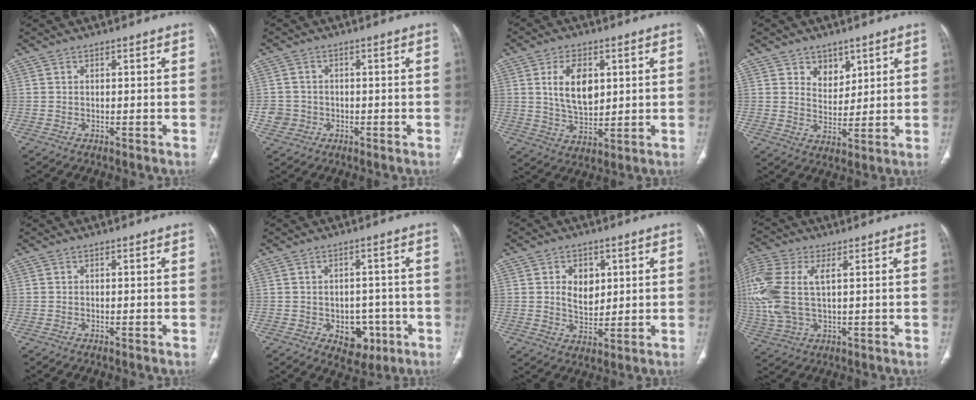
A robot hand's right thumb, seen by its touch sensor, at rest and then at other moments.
{"total": 3.5, "force": [-0.9, 3.4, 0.5], "torque": [0.006, 0.012, -0.017]}
{"total": 9.6, "force": [2.6, 5.7, 7.4], "torque": [-0.114, -0.016, 0.055]}
{"total": 5.9, "force": [3.4, 4.2, 2.3], "torque": [-0.006, -0.025, 0.062]}
{"total": 0.0}
{"total": 7.7, "force": [-2.6, 5.6, 4.6], "torque": [-0.023, 0.019, -0.023]}
{"total": 7.0, "force": [1.8, 4.9, 4.6], "torque": [-0.043, -0.012, 0.035]}
{"total": 15.5, "force": [2.6, 8.3, 12.8], "torque": [-0.334, 0.010, 0.056]}